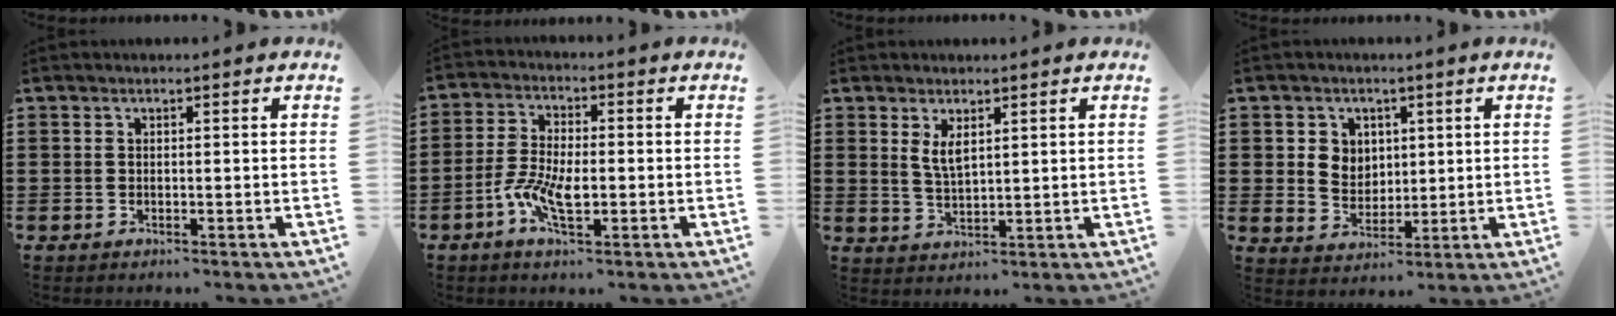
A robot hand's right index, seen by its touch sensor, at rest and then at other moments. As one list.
[{"total": 6.7, "force": [-2.1, 2.6, 5.8], "torque": [-0.123, -0.001, -0.042]}, {"total": 3.1, "force": [1.6, 1.2, 2.4], "torque": [-0.052, 0.003, 0.027]}, {"total": 4.4, "force": [1.5, 4.0, 1.0], "torque": [-0.030, 0.011, 0.026]}]